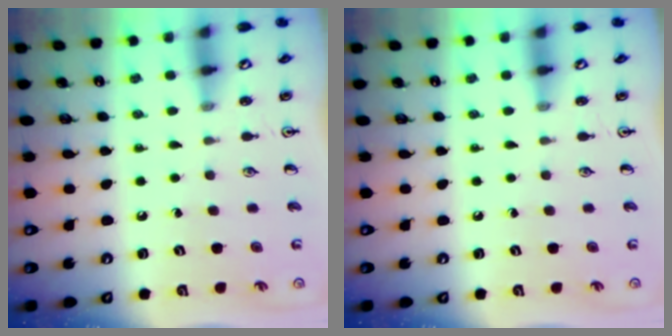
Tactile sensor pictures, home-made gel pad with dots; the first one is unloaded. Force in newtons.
{"total": 0.0}